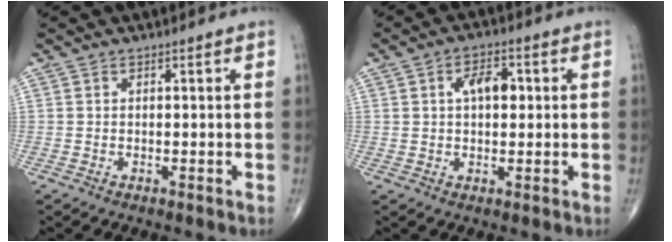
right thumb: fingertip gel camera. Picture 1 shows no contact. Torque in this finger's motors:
{"motor_torque": [1.58, 3.43, 0.32, 0.11, 0.01]}